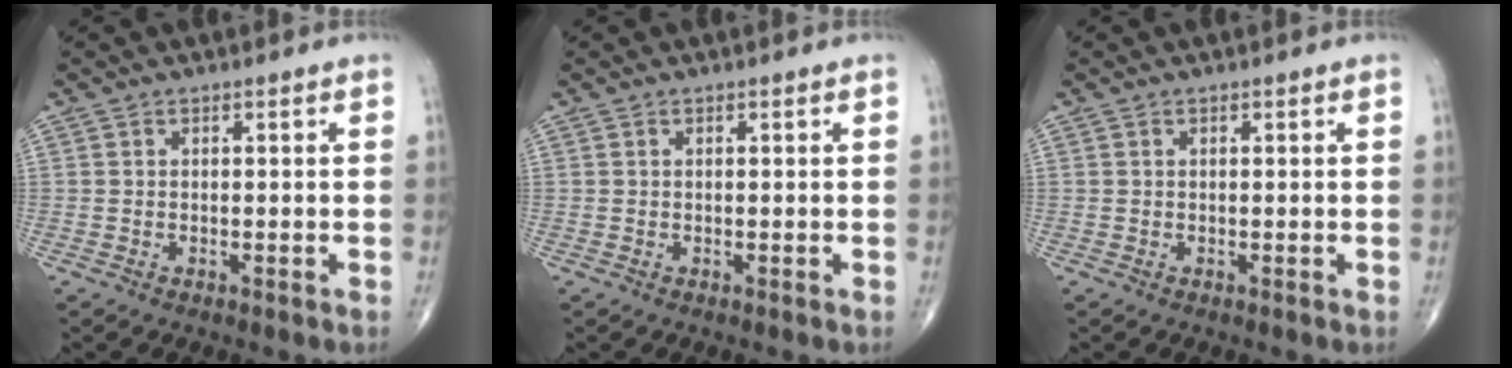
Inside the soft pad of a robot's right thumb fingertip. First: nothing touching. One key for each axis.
{"total": 0.0}
{"total": 0.0}